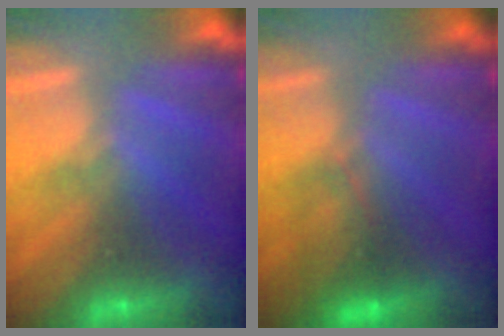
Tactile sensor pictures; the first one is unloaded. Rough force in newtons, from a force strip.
{"total": 4.4}